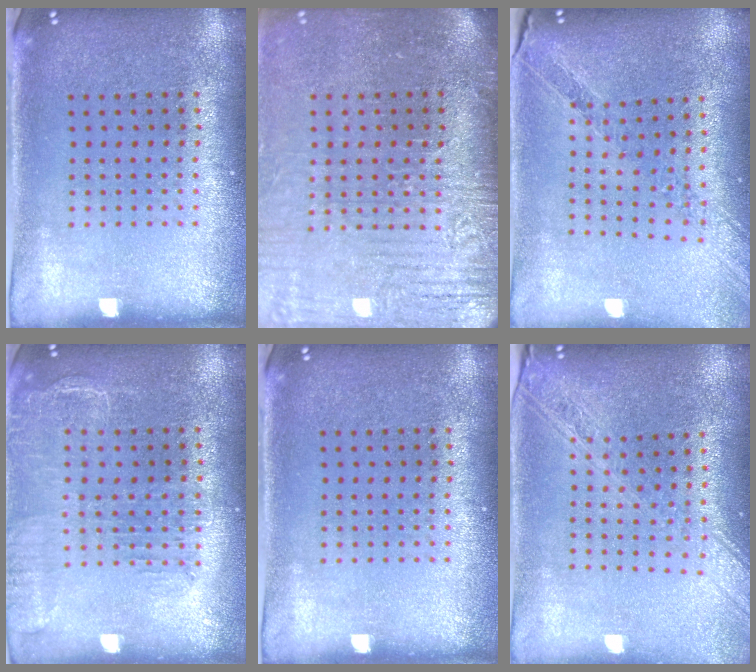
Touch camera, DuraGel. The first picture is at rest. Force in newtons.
{"total": 4.0, "press": 3.5, "slide": 2.0}
{"total": 1.1, "press": 1.1, "slide": 0.1}
{"total": 1.6, "press": 1.5, "slide": 0.7}
{"total": 0.0}
{"total": 2.3, "press": 1.9, "slide": 1.3}